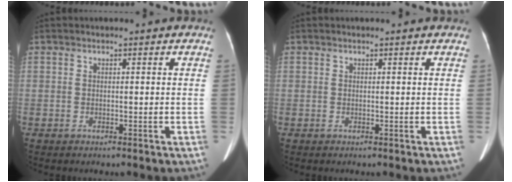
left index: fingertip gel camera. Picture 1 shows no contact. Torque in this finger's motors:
{"motor_torque": [0.08, 0.04, -0.11, 0.00]}